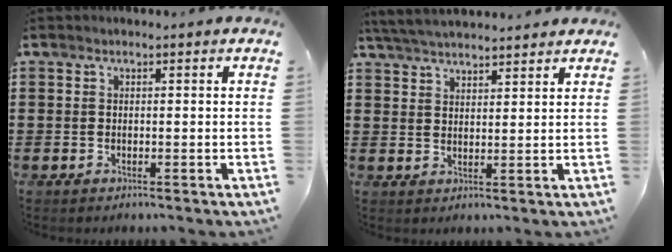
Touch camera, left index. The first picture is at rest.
{"total": 4.4, "force": [4.2, 0.2, 1.0], "torque": [-0.034, -0.010, 0.078]}